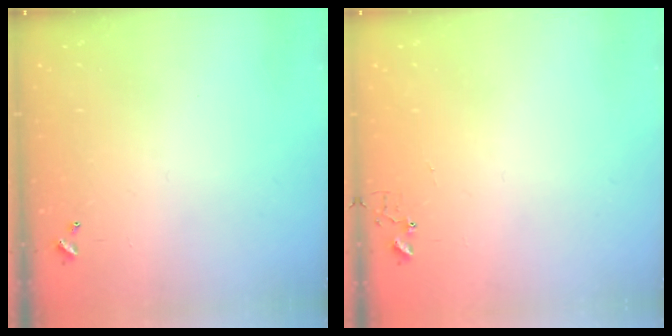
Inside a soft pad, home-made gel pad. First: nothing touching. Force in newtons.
{"total": 5.0, "press": 5.0, "slide": 0.3}